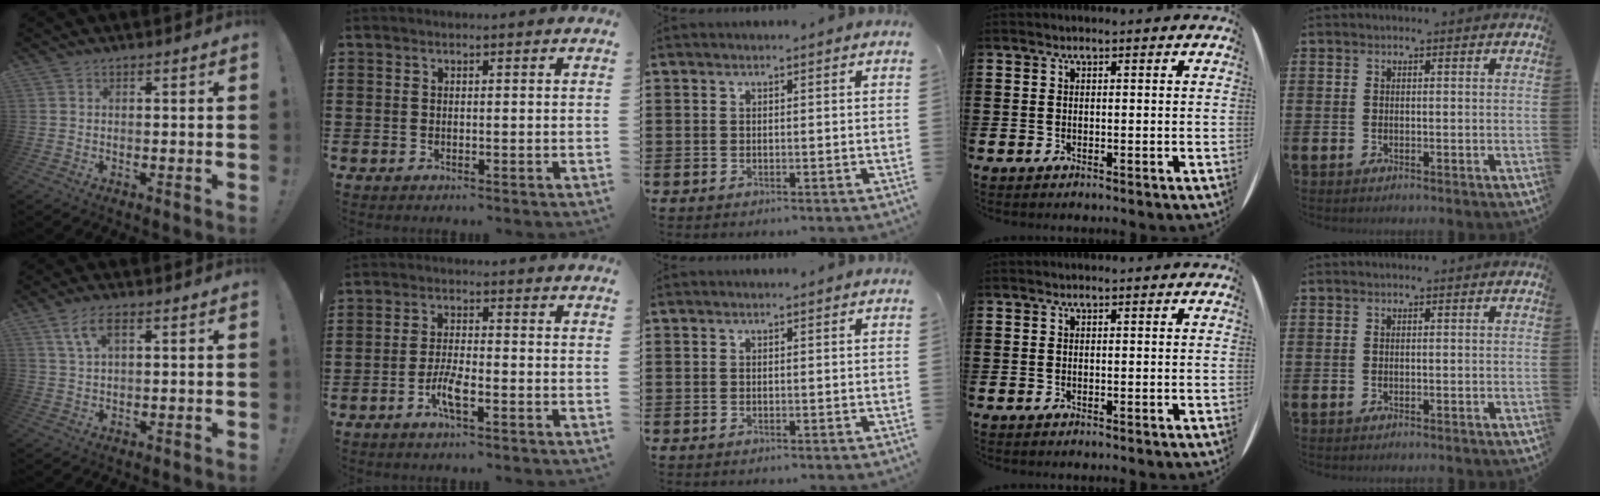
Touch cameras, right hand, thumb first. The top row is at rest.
{"thumb": {"total": 6.6, "force": [2.9, 2.9, 5.2], "torque": [-0.095, 0.004, 0.053]}, "index": {"total": 4.4, "force": [-2.1, 1.0, 3.8], "torque": [-0.082, -0.004, -0.042]}}